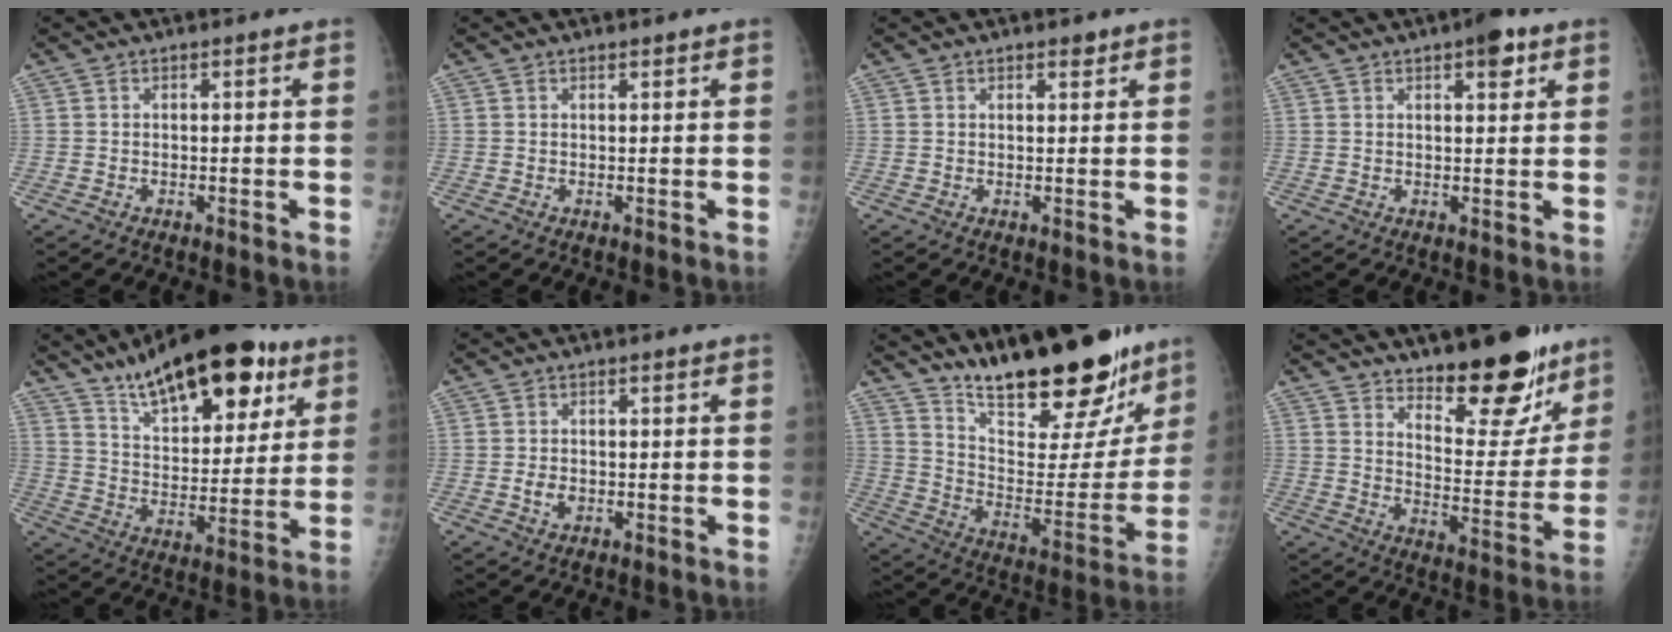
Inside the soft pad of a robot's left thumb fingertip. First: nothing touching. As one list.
[{"total": 0.5, "force": [0.5, 0.1, 0.2], "torque": [-0.005, -0.003, 0.008]}, {"total": 1.6, "force": [1.1, 0.6, 0.9], "torque": [-0.006, -0.006, 0.015]}, {"total": 4.4, "force": [2.4, 1.6, 3.3], "torque": [-0.034, -0.008, 0.029]}, {"total": 22.4, "force": [14.1, 9.2, 14.8], "torque": [-0.189, -0.048, 0.228]}, {"total": 2.2, "force": [-0.4, 1.7, 1.5], "torque": [-0.022, 0.001, -0.004]}, {"total": 26.1, "force": [19.8, 8.3, 14.8], "torque": [-0.182, -0.106, 0.304]}, {"total": 17.1, "force": [12.4, 6.3, 10.1], "torque": [-0.082, -0.104, 0.185]}]